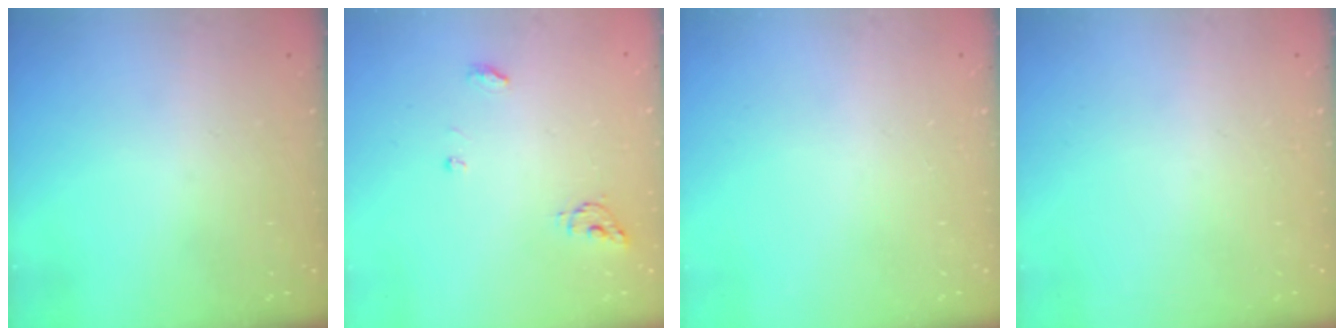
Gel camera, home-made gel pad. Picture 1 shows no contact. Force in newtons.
{"total": 5.2, "press": 5.2, "slide": 0.0}
{"total": 0.0}
{"total": 0.0}